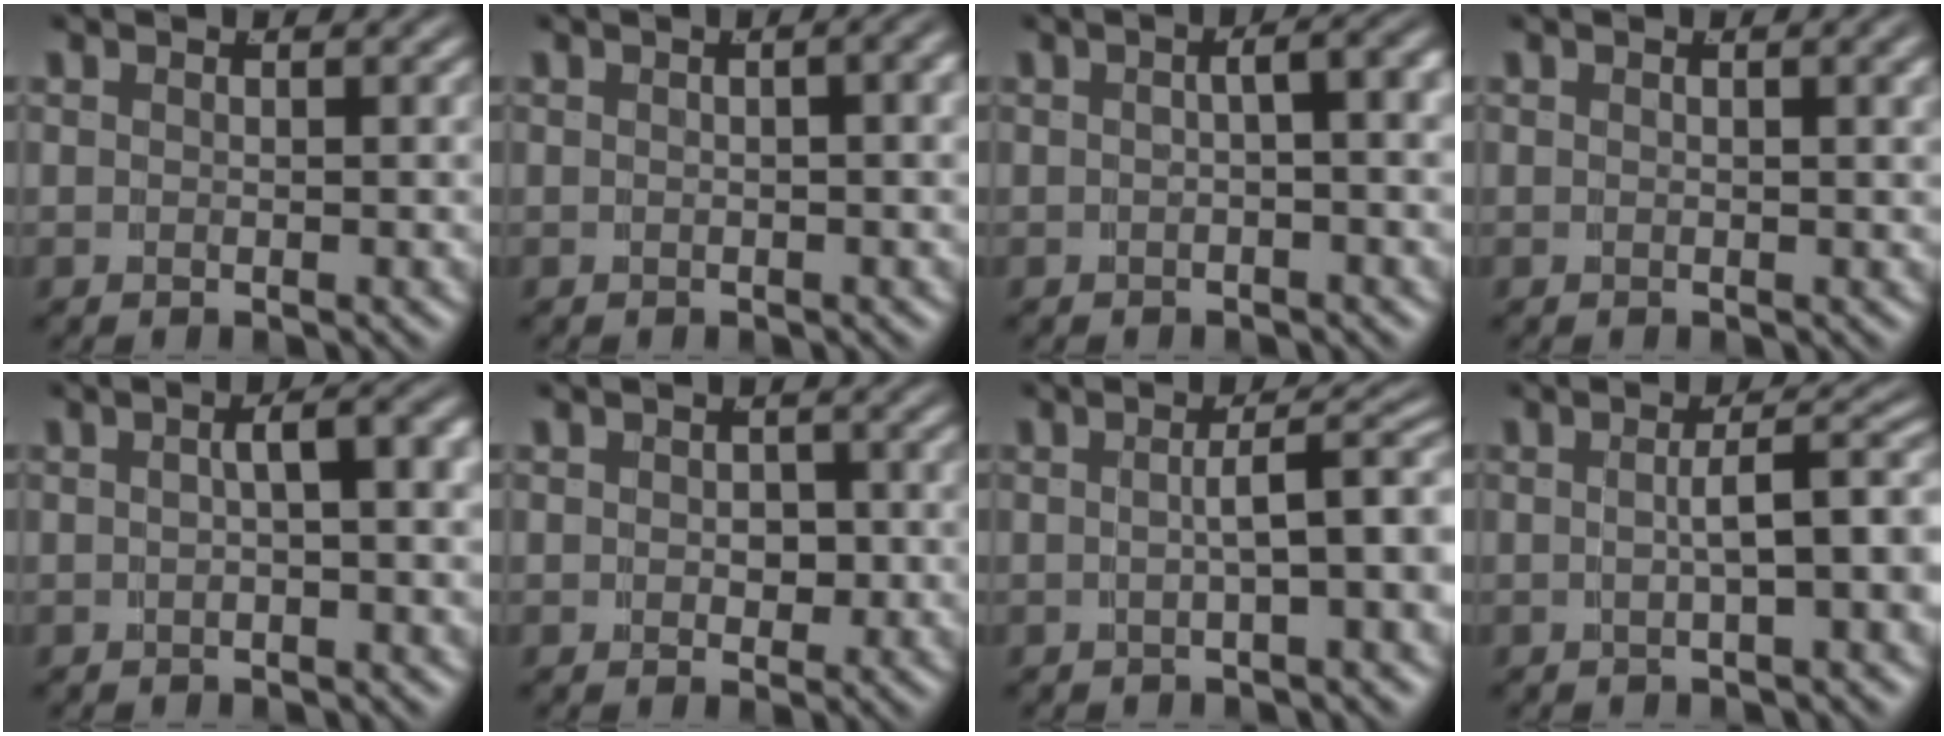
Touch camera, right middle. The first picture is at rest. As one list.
[{"total": 1.6, "force": [0.1, 0.1, 1.5], "torque": [-0.016, 0.010, 0.002]}, {"total": 3.3, "force": [0.2, 0.8, 3.2], "torque": [-0.023, 0.016, 0.000]}, {"total": 0.6, "force": [0.2, -0.3, 0.5], "torque": [-0.010, -0.001, 0.007]}, {"total": 3.4, "force": [0.2, 0.8, 3.3], "torque": [-0.033, 0.013, 0.002]}, {"total": 1.2, "force": [-0.3, 1.0, 0.6], "torque": [-0.006, -0.008, -0.002]}, {"total": 4.6, "force": [-1.3, 1.0, 4.3], "torque": [-0.043, 0.006, -0.015]}, {"total": 4.2, "force": [-1.4, 0.7, 3.8], "torque": [-0.045, 0.001, -0.015]}]